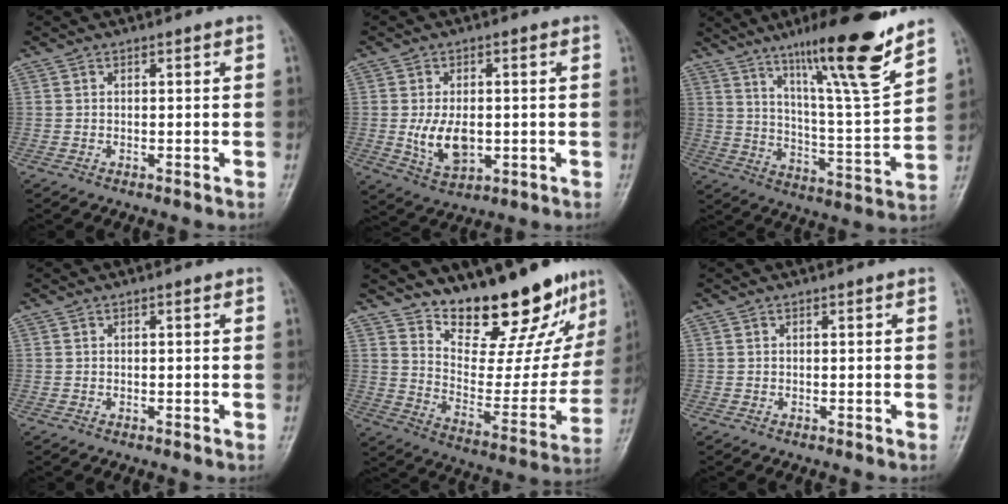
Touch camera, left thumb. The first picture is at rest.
{"total": 7.9, "force": [-0.7, 4.8, 6.2], "torque": [-0.099, -0.010, -0.003]}
{"total": 19.4, "force": [13.5, 1.9, 13.9], "torque": [-0.188, -0.081, 0.215]}
{"total": 0.0}
{"total": 20.9, "force": [16.8, 7.0, 10.2], "torque": [-0.096, -0.116, 0.248]}
{"total": 0.0}